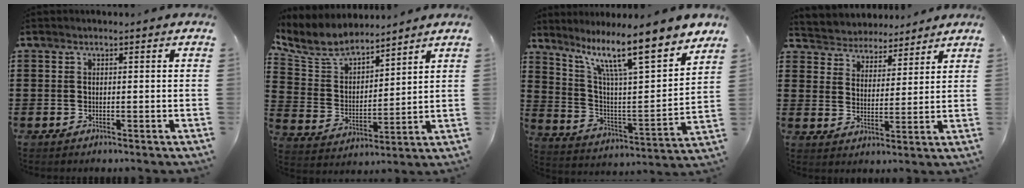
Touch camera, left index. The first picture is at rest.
{"total": 7.0, "force": [6.3, 2.2, 2.1], "torque": [-0.074, -0.028, 0.111]}
{"total": 12.2, "force": [9.4, 1.5, 7.7], "torque": [-0.160, -0.066, 0.146]}
{"total": 4.2, "force": [4.1, 0.9, -0.8], "torque": [-0.010, -0.025, 0.070]}